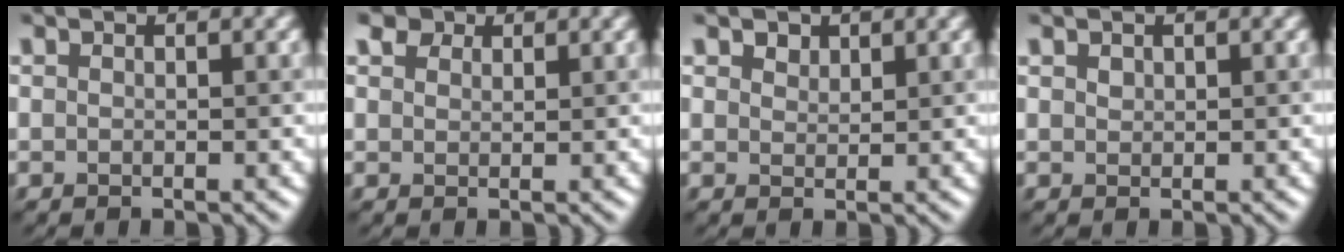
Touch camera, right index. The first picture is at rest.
{"total": 2.7, "force": [2.0, 1.5, 0.9], "torque": [-0.024, -0.001, 0.035]}
{"total": 1.4, "force": [1.0, 0.8, 0.3], "torque": [-0.008, -0.002, 0.017]}
{"total": 0.8, "force": [0.5, 0.5, 0.2], "torque": [-0.005, -0.001, 0.011]}